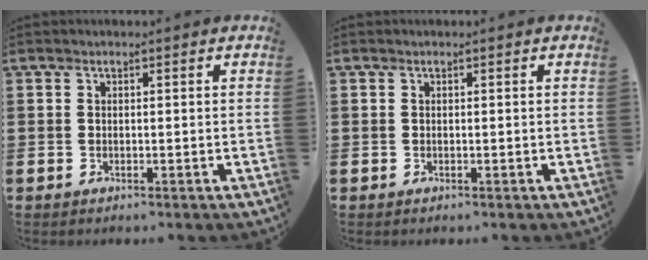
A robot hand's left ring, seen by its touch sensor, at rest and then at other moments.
{"total": 0.0}